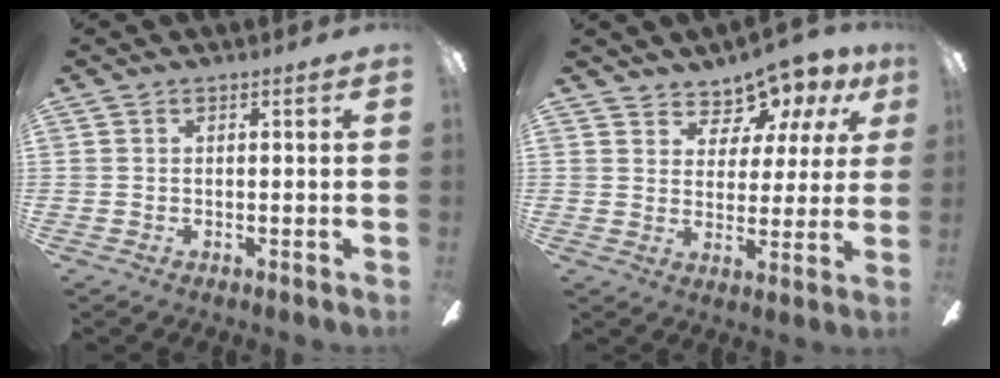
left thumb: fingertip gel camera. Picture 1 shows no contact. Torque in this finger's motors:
{"motor_torque": [-0.14, 0.24, -0.22, -0.02, 0.08]}